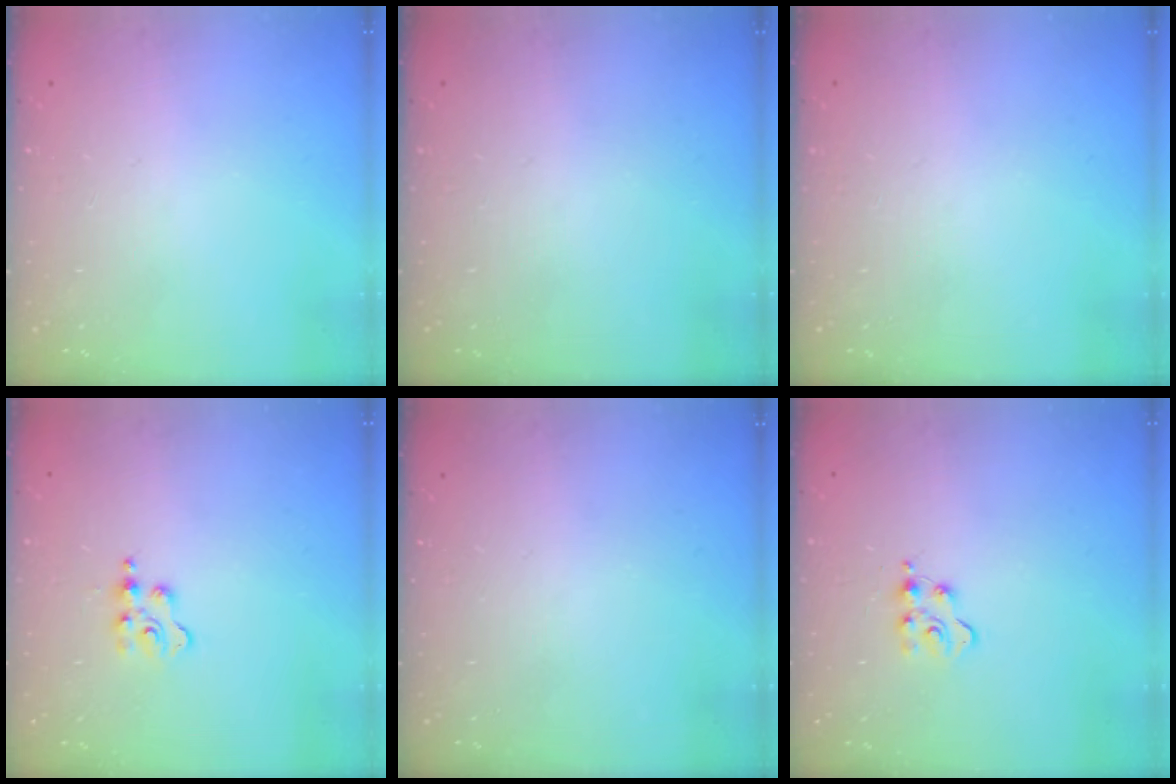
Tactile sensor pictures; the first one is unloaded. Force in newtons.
{"total": 0.0}
{"total": 0.0}
{"total": 3.2, "press": 3.2, "slide": 0.4}
{"total": 0.0}
{"total": 4.7, "press": 4.6, "slide": 0.6}